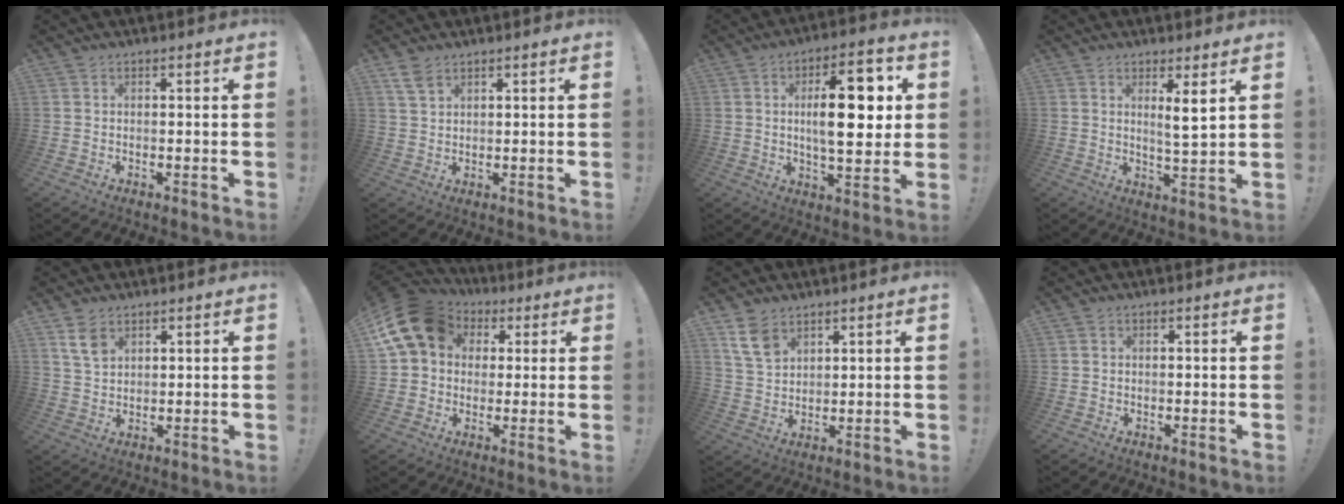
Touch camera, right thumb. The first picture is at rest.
{"total": 4.2, "force": [2.9, 1.9, 2.3], "torque": [-0.046, -0.010, 0.055]}
{"total": 16.8, "force": [2.6, 6.8, 15.2], "torque": [-0.226, 0.000, 0.035]}
{"total": 5.7, "force": [2.8, 0.2, 5.0], "torque": [-0.076, -0.020, 0.040]}
{"total": 5.8, "force": [3.2, 3.5, 3.2], "torque": [-0.049, -0.011, 0.061]}
{"total": 15.8, "force": [5.3, 12.0, 8.8], "torque": [-0.153, -0.013, 0.102]}
{"total": 8.0, "force": [5.0, 4.8, 4.1], "torque": [-0.074, -0.018, 0.099]}
{"total": 0.5, "force": [0.1, 0.5, 0.1], "torque": [-0.006, 0.005, 0.003]}